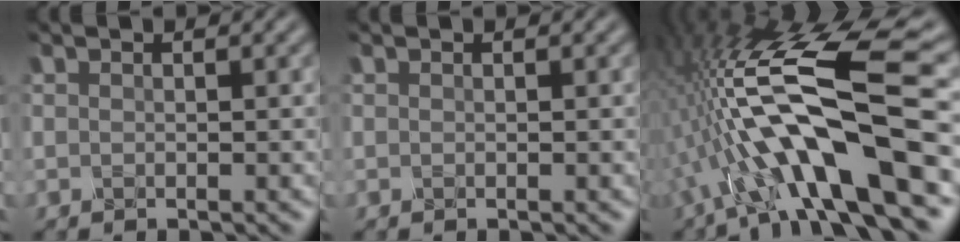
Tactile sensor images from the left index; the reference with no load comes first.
{"total": 0.0}
{"total": 14.7, "force": [-4.7, 3.4, 13.5], "torque": [-0.240, 0.026, -0.082]}